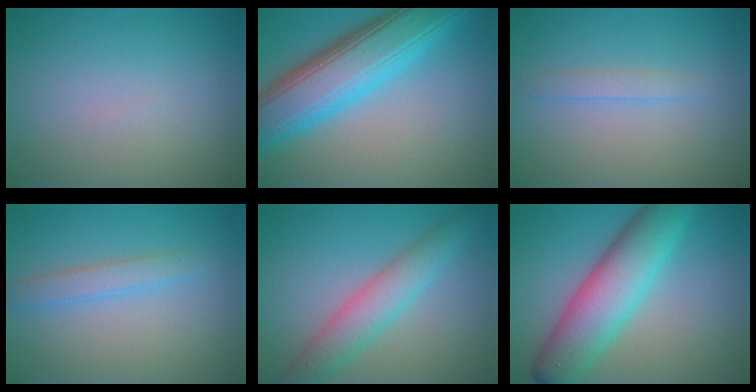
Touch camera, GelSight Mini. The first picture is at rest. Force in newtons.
{"total": 10.3, "press": 10.3, "slide": 0.2}
{"total": 1.2, "press": 1.2, "slide": 0.1}
{"total": 2.1, "press": 2.1, "slide": 0.1}
{"total": 4.4, "press": 4.4, "slide": 0.1}
{"total": 8.2, "press": 8.2, "slide": 0.2}